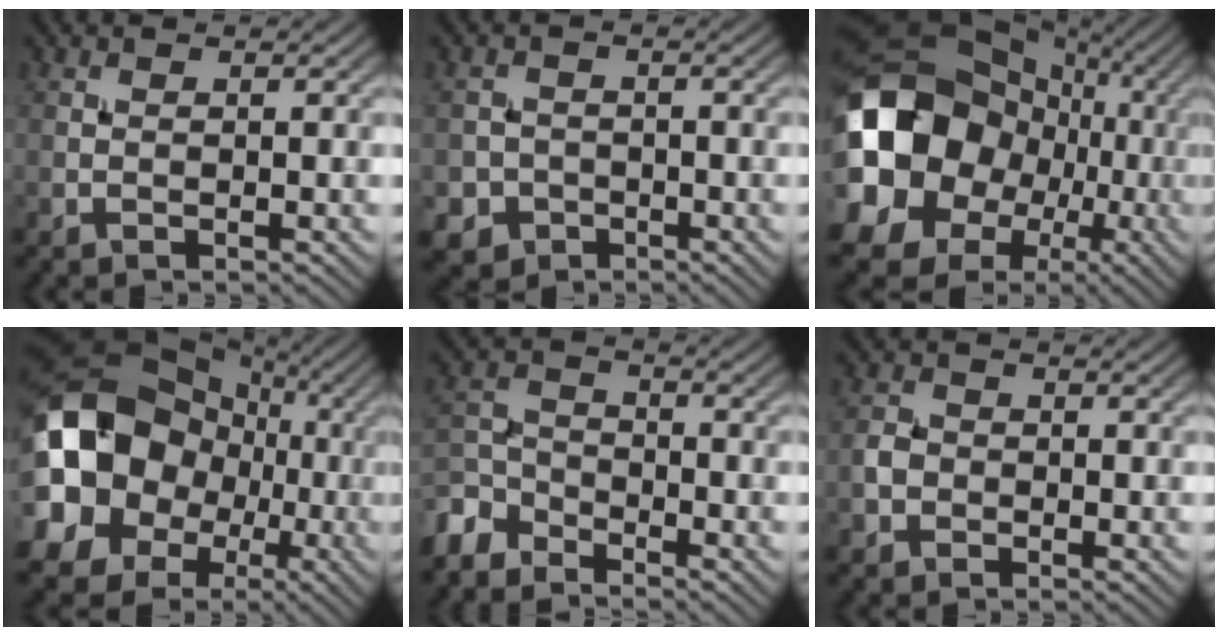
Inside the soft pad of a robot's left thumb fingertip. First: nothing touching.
{"total": 3.3, "force": [-1.7, 2.8, 0.5], "torque": [-0.006, -0.003, -0.038]}
{"total": 21.4, "force": [0.8, 18.1, 11.4], "torque": [-0.277, -0.008, -0.006]}
{"total": 19.4, "force": [0.1, 15.8, 11.2], "torque": [-0.254, -0.002, -0.009]}
{"total": 5.2, "force": [-4.3, 2.3, 1.5], "torque": [-0.039, -0.005, -0.106]}
{"total": 2.2, "force": [-0.9, 1.9, 0.7], "torque": [-0.014, -0.001, -0.023]}